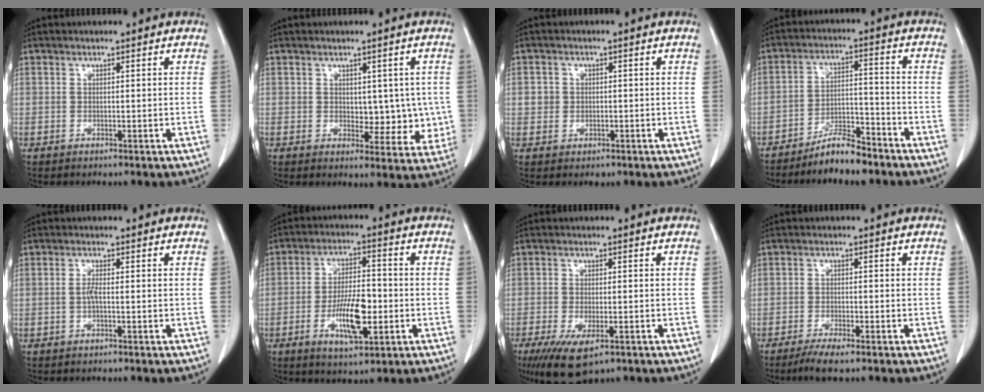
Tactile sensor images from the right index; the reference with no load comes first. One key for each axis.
{"total": 6.0, "fx": 0.4, "fy": 3.8, "fz": 4.6, "tx": -0.035, "ty": 0.001, "tz": 0.013}
{"total": 2.8, "fx": -0.1, "fy": 2.7, "fz": 0.7, "tx": -0.009, "ty": 0.004, "tz": 0.004}
{"total": 7.3, "fx": -6.2, "fy": 1.5, "fz": 3.6, "tx": -0.062, "ty": 0.001, "tz": -0.112}
{"total": 1.3, "fx": -0.3, "fy": 0.1, "fz": 1.3, "tx": -0.027, "ty": 0.000, "tz": -0.007}
{"total": 9.4, "fx": -2.7, "fy": 2.9, "fz": 8.6, "tx": -0.162, "ty": -0.001, "tz": -0.043}
{"total": 8.1, "fx": -4.7, "fy": 2.8, "fz": 6.0, "tx": -0.101, "ty": -0.019, "tz": -0.075}
{"total": 4.0, "fx": -2.9, "fy": 0.3, "fz": 2.7, "tx": -0.049, "ty": -0.008, "tz": -0.051}